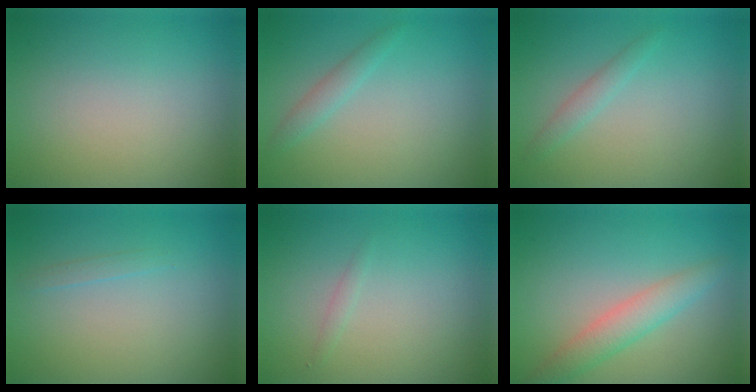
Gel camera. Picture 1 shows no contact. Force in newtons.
{"total": 1.5, "press": 1.5, "slide": 0.1}
{"total": 1.3, "press": 1.3, "slide": 0.0}
{"total": 0.7, "press": 0.7, "slide": 0.0}
{"total": 0.6, "press": 0.6, "slide": 0.0}
{"total": 2.4, "press": 2.4, "slide": 0.2}